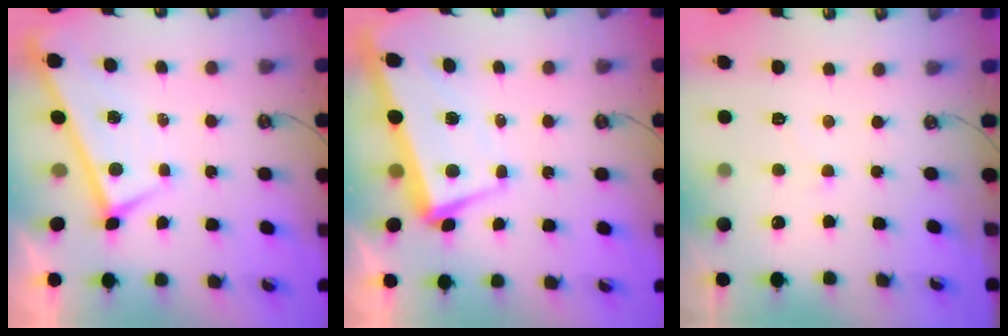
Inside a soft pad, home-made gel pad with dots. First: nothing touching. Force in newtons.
{"total": 1.7, "press": 0.9, "slide": 1.4}
{"total": 3.2, "press": 3.1, "slide": 0.6}